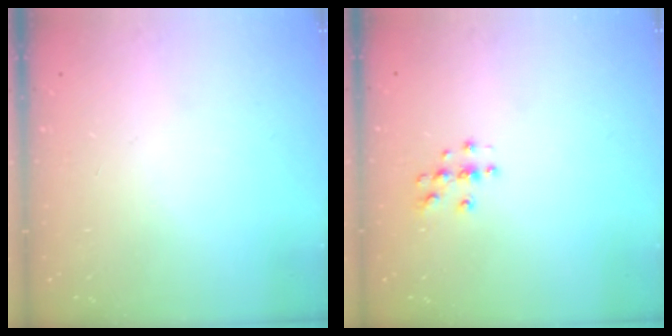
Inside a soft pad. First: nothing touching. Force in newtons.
{"total": 3.6, "press": 3.6, "slide": 0.5}